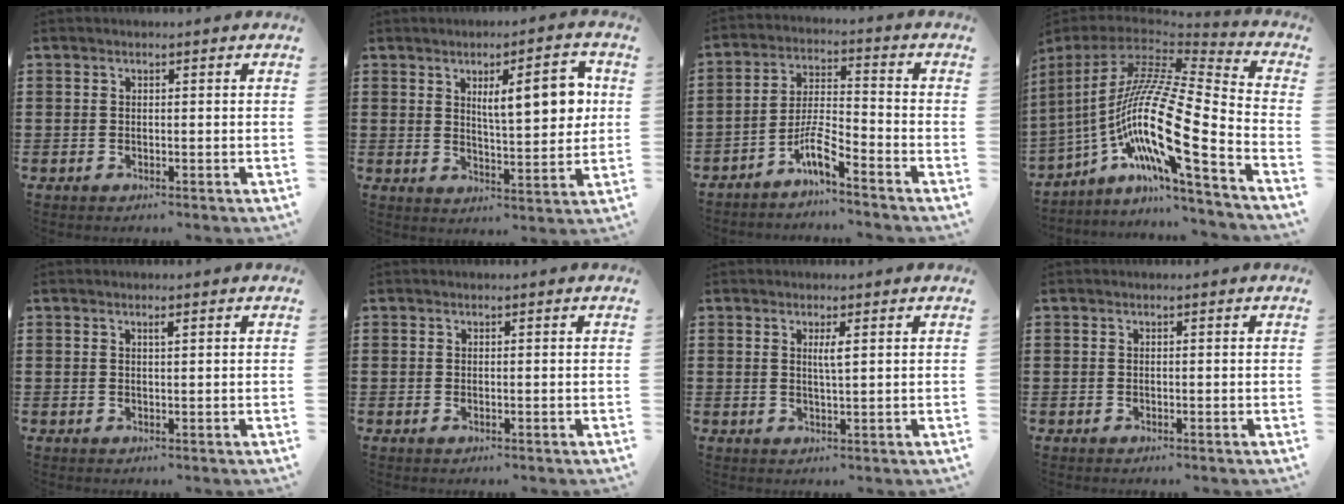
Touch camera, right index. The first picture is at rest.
{"total": 9.2, "force": [2.9, 2.7, 8.4], "torque": [-0.129, -0.004, 0.041]}
{"total": 6.2, "force": [-4.8, 1.0, 3.9], "torque": [-0.095, -0.006, -0.096]}
{"total": 17.2, "force": [-5.1, 4.0, 15.9], "torque": [-0.358, -0.027, -0.114]}
{"total": 0.7, "force": [0.4, 0.1, 0.6], "torque": [-0.011, 0.000, 0.007]}
{"total": 0.0}
{"total": 1.9, "force": [0.6, 0.1, 1.8], "torque": [-0.037, -0.001, 0.010]}
{"total": 0.0}